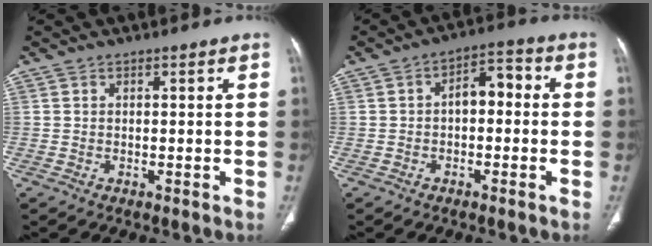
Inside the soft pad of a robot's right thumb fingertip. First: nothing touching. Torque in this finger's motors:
{"motor_torque": [0.46, 1.46, 0.91, 0.17, 0.04]}